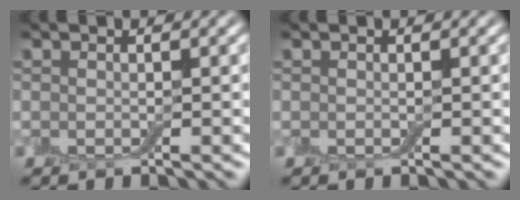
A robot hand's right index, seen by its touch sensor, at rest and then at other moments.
{"total": 0.0}